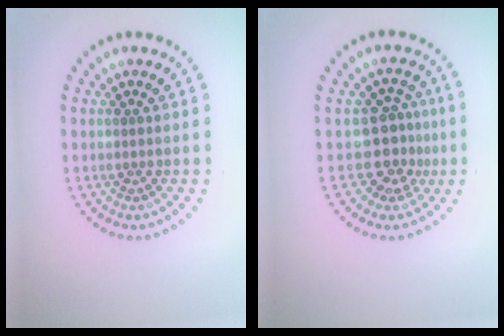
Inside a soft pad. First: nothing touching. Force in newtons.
{"total": 3.3, "press": 2.4, "slide": 2.2}